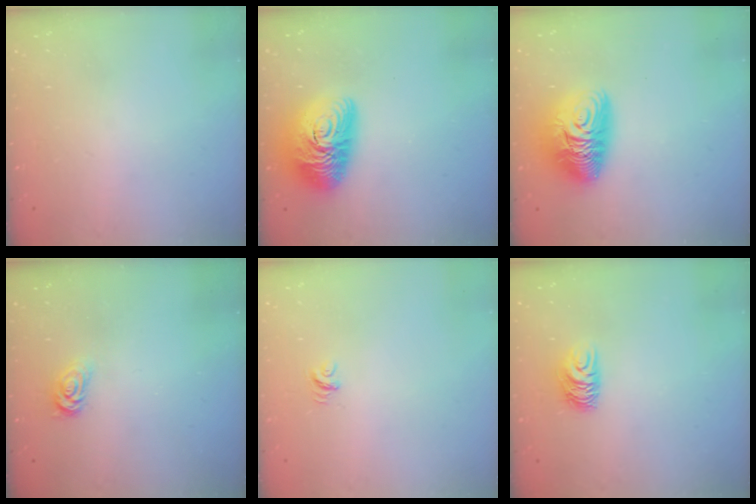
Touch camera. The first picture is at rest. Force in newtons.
{"total": 14.6, "press": 14.6, "slide": 1.0}
{"total": 11.5, "press": 11.5, "slide": 0.9}
{"total": 2.5, "press": 2.5, "slide": 0.4}
{"total": 3.7, "press": 3.7, "slide": 0.2}
{"total": 6.3, "press": 6.3, "slide": 0.5}